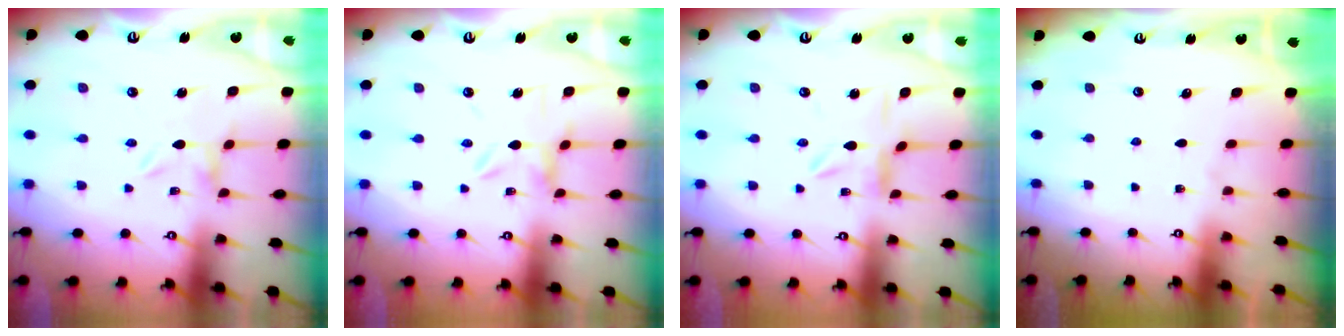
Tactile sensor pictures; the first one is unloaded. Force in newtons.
{"total": 2.0, "press": 2.0, "slide": 0.3}
{"total": 1.3, "press": 1.2, "slide": 0.2}
{"total": 0.0}